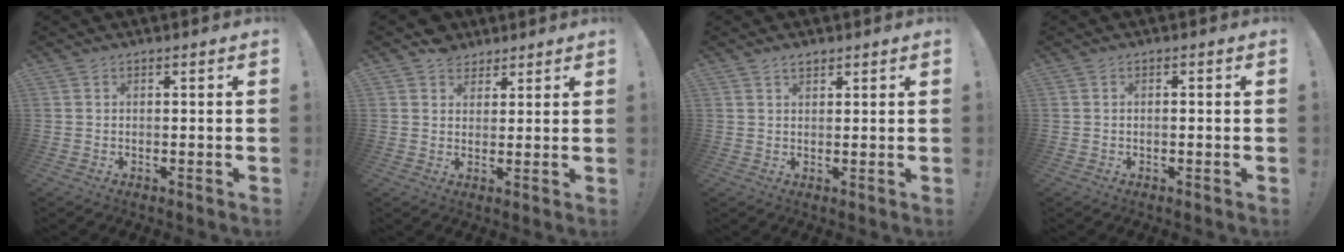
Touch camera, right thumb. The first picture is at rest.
{"total": 5.2, "force": [3.4, 3.9, 0.7], "torque": [-0.006, -0.020, 0.065]}
{"total": 2.3, "force": [1.7, 1.1, 1.1], "torque": [-0.012, -0.008, 0.029]}
{"total": 0.9, "force": [-0.6, 0.1, 0.7], "torque": [-0.016, 0.003, -0.010]}